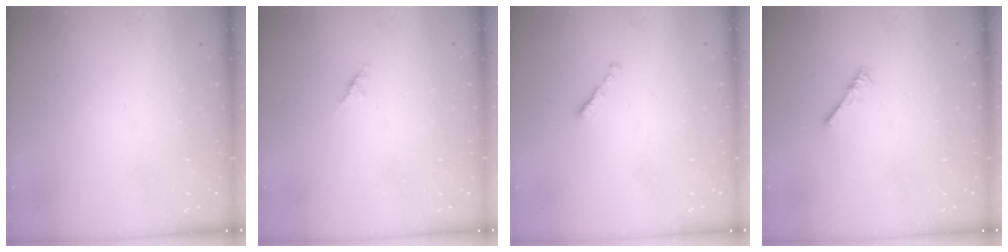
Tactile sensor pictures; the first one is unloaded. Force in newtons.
{"total": 1.4, "press": 1.3, "slide": 0.4}
{"total": 1.3, "press": 1.1, "slide": 0.6}
{"total": 0.8, "press": 0.8, "slide": 0.3}